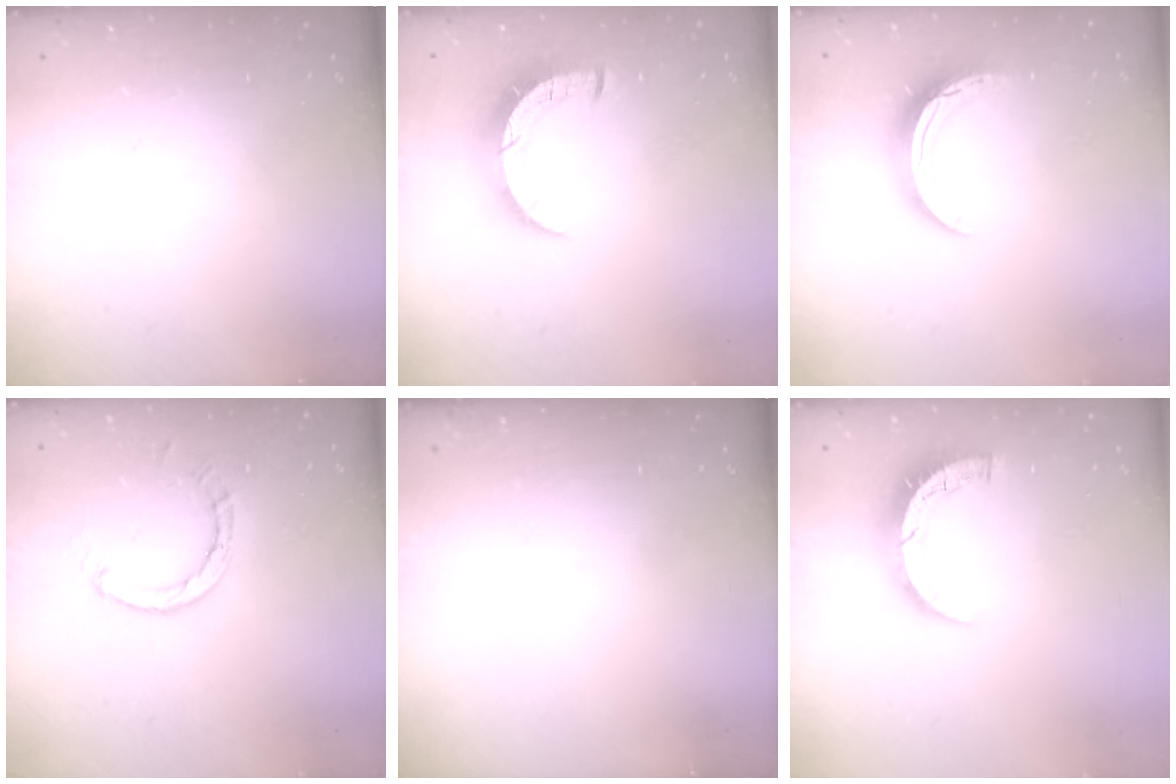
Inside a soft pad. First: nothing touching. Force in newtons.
{"total": 8.6, "press": 8.5, "slide": 0.7}
{"total": 10.1, "press": 10.1, "slide": 0.1}
{"total": 3.0, "press": 3.0, "slide": 0.3}
{"total": 0.0}
{"total": 8.0, "press": 7.9, "slide": 0.6}